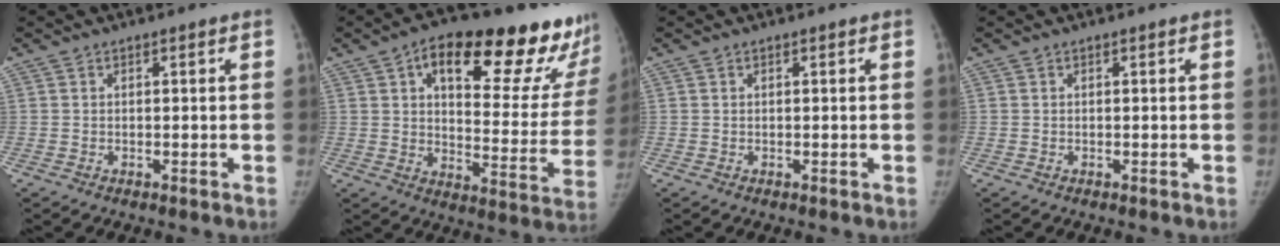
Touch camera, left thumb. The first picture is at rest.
{"total": 27.5, "force": [16.2, 10.1, 19.8], "torque": [-0.228, -0.045, 0.223]}
{"total": 0.0}
{"total": 0.0}